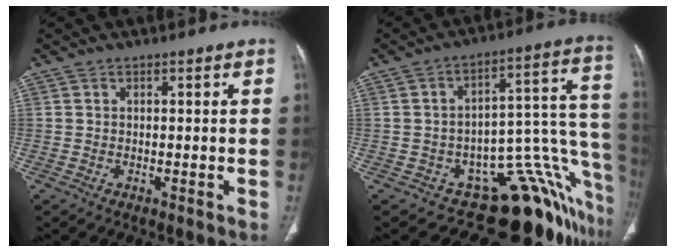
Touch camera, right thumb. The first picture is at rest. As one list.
[{"total": 20.5, "force": [-12.7, 8.9, 13.5], "torque": [-0.033, 0.121, -0.155]}]